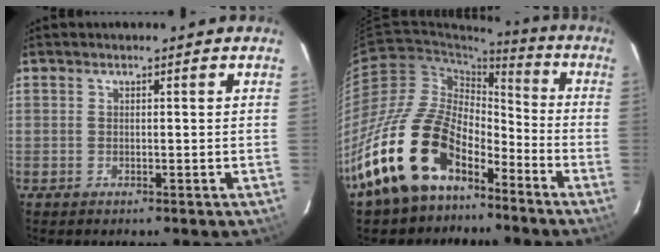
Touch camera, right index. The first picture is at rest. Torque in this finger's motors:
{"motor_torque": [2.14, 0.00, 0.92, 0.21]}